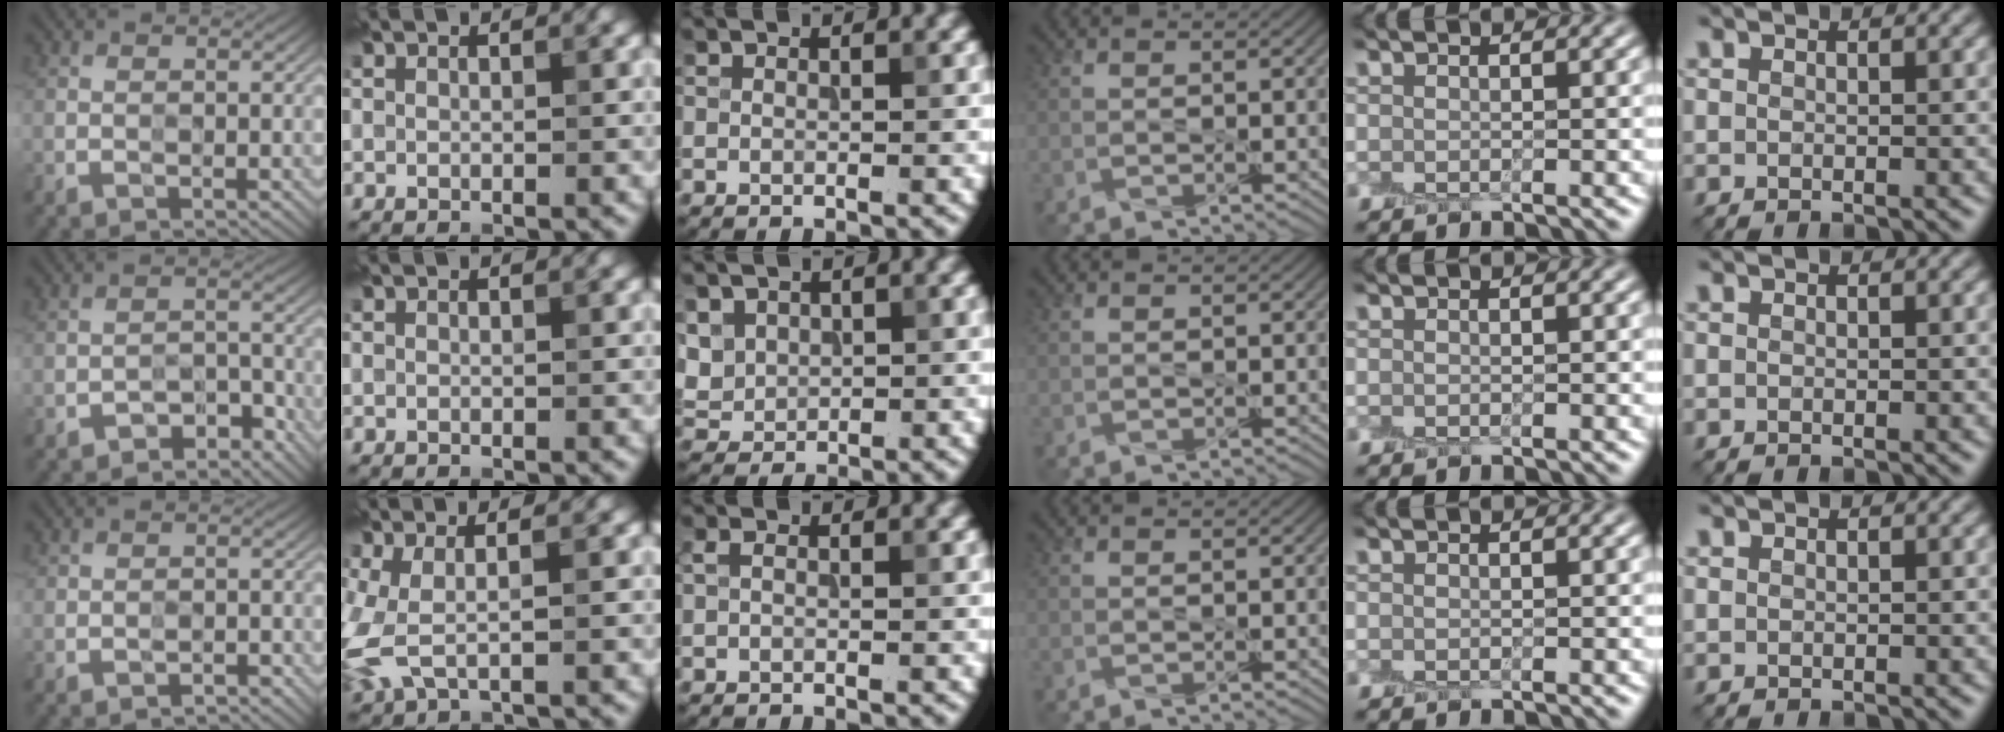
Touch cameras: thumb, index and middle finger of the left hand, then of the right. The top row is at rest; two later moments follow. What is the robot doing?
{"motion": "peel", "object": "aluminum foil"}